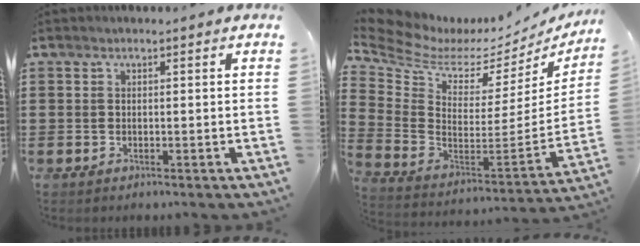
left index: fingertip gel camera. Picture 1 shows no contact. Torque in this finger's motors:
{"motor_torque": [2.14, 0.00, 0.10, -0.01]}